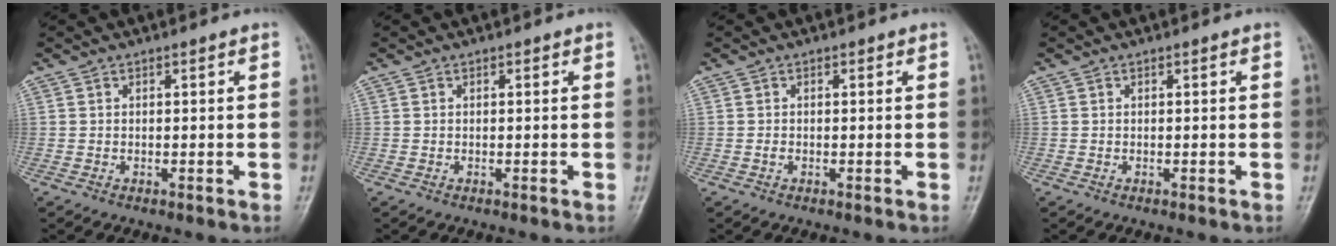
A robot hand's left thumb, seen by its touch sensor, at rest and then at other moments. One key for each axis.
{"total": 0.0}
{"total": 0.7, "fx": -0.1, "fy": 0.5, "fz": 0.4, "tx": -0.003, "ty": 0.001, "tz": -0.005}
{"total": 0.0}